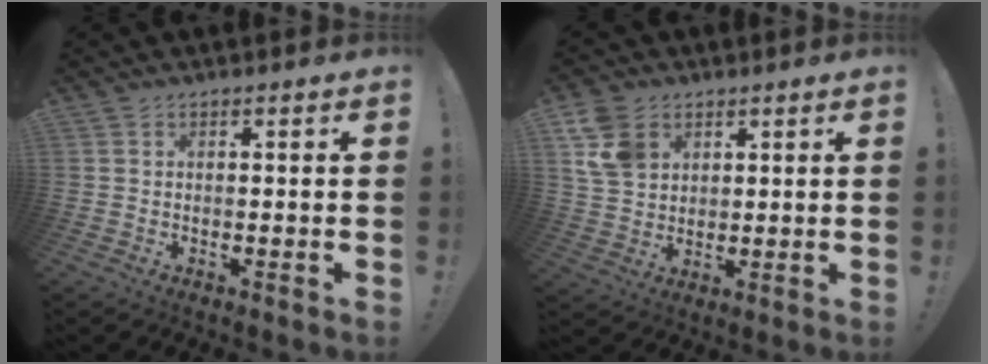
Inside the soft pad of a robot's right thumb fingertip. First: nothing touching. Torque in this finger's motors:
{"motor_torque": [1.13, 1.51, 1.00, 0.26, 0.06]}